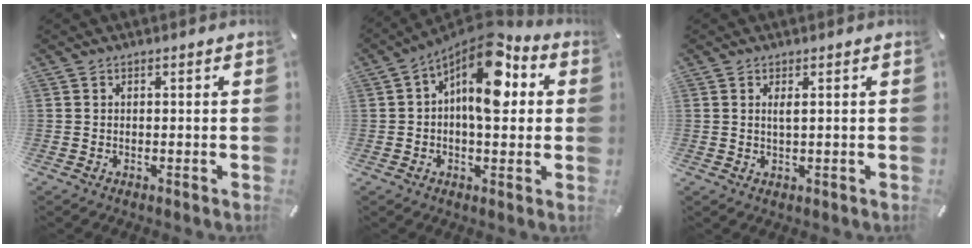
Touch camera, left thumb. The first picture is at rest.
{"total": 13.7, "force": [5.3, 6.8, 10.7], "torque": [-0.165, -0.041, 0.090]}
{"total": 1.5, "force": [0.5, 0.4, 1.4], "torque": [-0.029, 0.001, 0.007]}